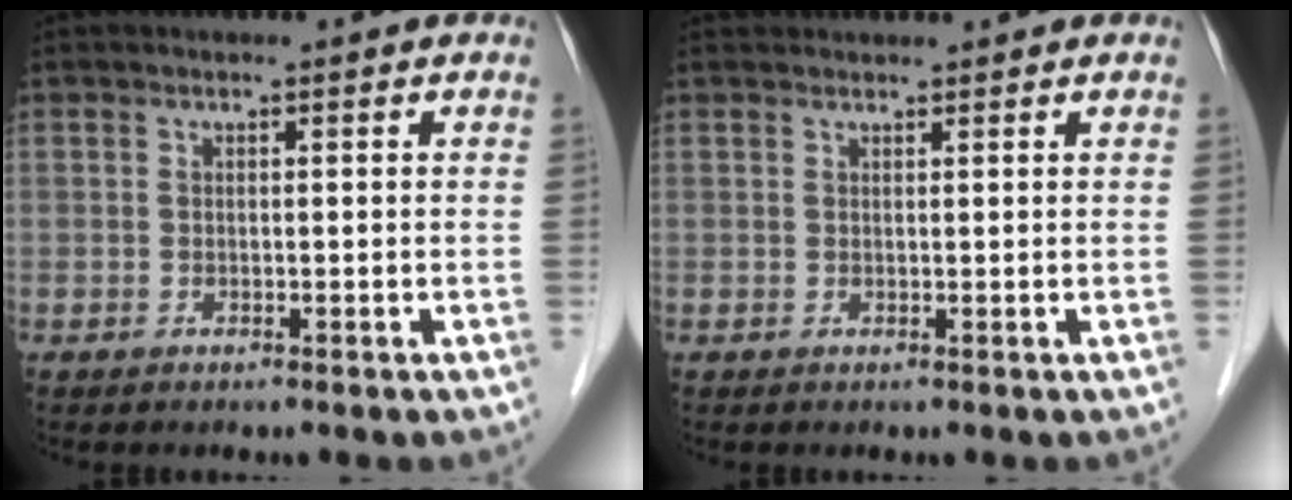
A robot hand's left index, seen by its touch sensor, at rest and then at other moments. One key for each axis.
{"total": 2.4, "fx": 2.4, "fy": 0.3, "fz": 0.3, "tx": -0.007, "ty": 0.029, "tz": 0.038}